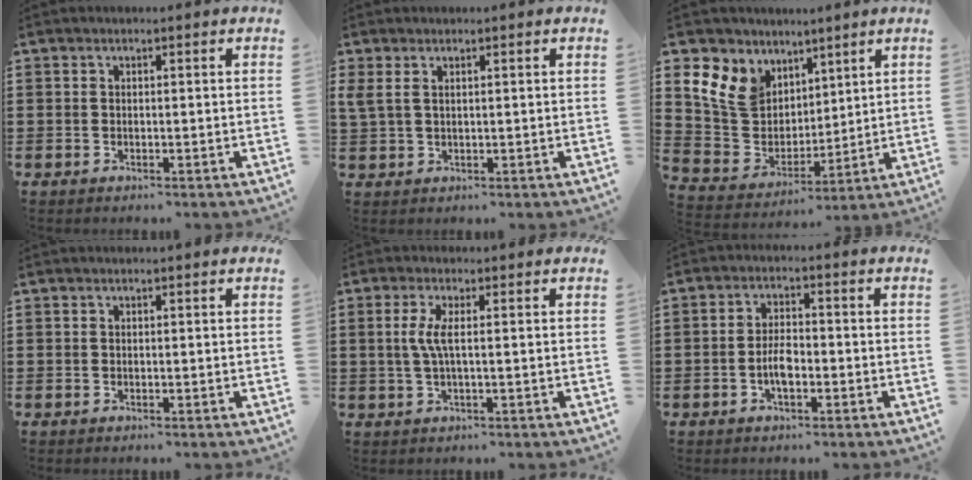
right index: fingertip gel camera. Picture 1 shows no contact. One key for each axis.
{"total": 1.8, "fx": 0.9, "fy": 0.8, "fz": 1.3, "tx": -0.029, "ty": 0.004, "tz": 0.017}
{"total": 9.5, "fx": 4.9, "fy": 7.7, "fz": 2.6, "tx": -0.107, "ty": -0.029, "tz": 0.102}
{"total": 0.0}
{"total": 3.5, "fx": 0.0, "fy": 0.2, "fz": 3.5, "tx": -0.081, "ty": -0.011, "tz": -0.006}
{"total": 4.0, "fx": -1.2, "fy": 1.7, "fz": 3.4, "tx": -0.076, "ty": 0.000, "tz": -0.025}